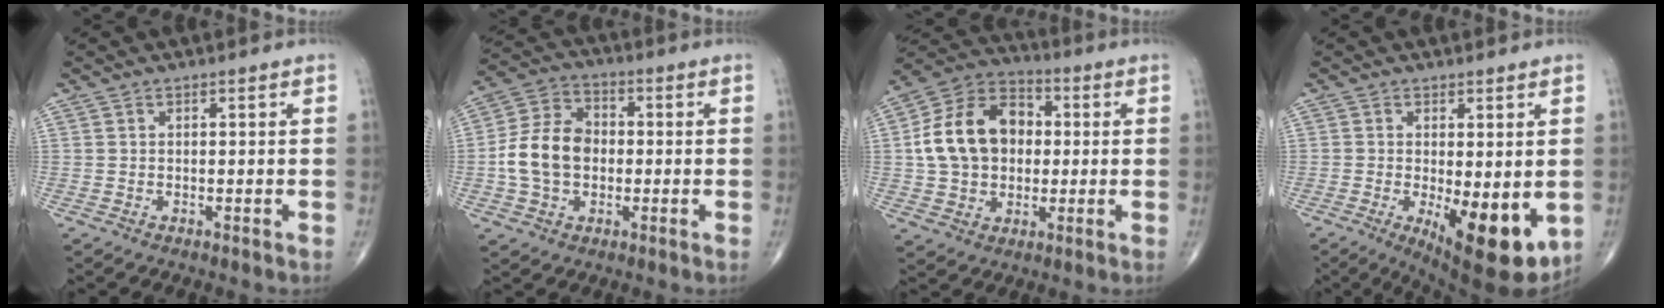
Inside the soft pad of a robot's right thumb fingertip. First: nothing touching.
{"total": 11.7, "force": [-1.0, 8.6, 7.8], "torque": [-0.135, 0.030, -0.026]}
{"total": 16.5, "force": [1.1, 12.4, 10.8], "torque": [-0.165, 0.027, 0.014]}
{"total": 13.1, "force": [-2.9, 4.9, 11.8], "torque": [-0.163, -0.027, -0.027]}